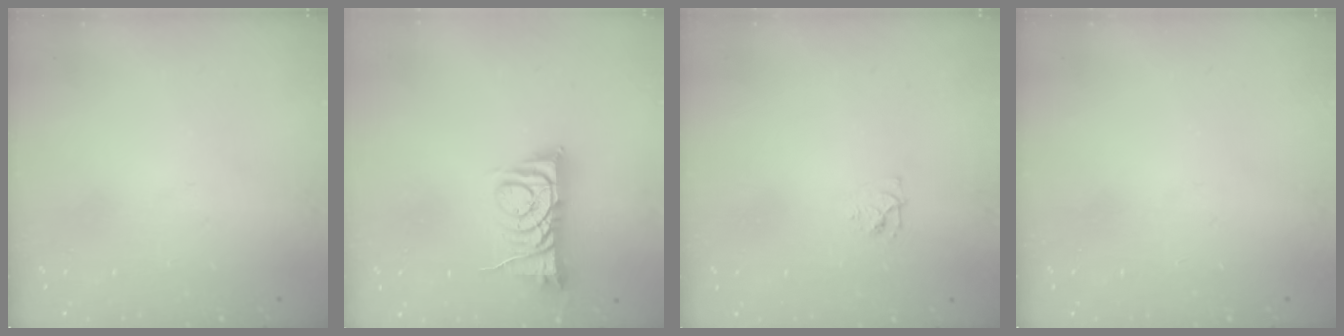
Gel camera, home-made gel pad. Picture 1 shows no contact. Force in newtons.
{"total": 8.3, "press": 8.3, "slide": 0.6}
{"total": 4.4, "press": 4.3, "slide": 0.5}
{"total": 0.0}